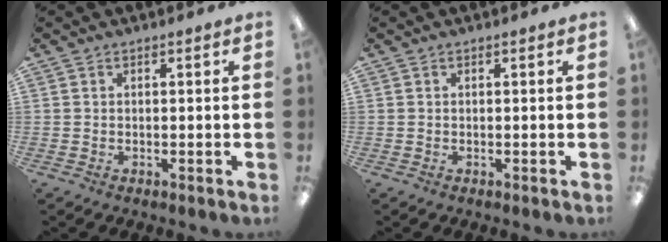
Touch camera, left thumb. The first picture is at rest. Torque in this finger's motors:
{"motor_torque": [0.00, 0.00, 0.00, 0.00, 0.00]}